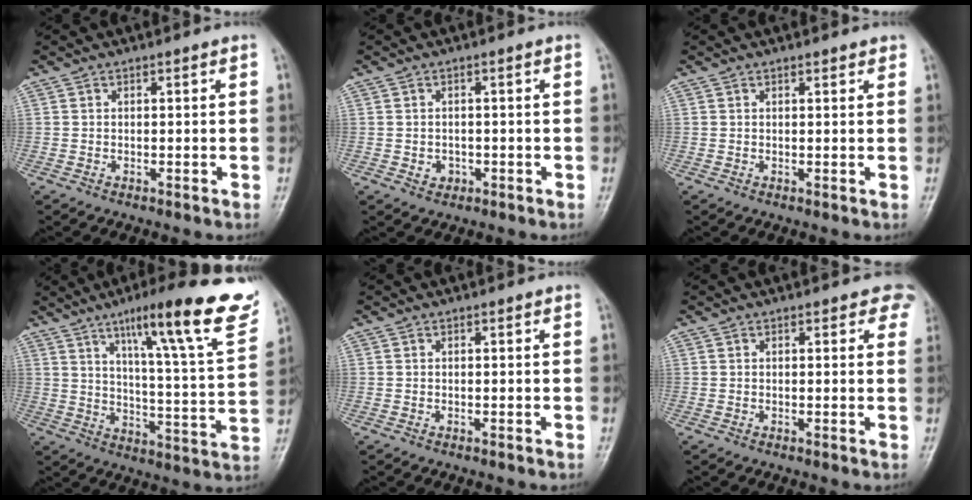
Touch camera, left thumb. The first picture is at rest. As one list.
[{"total": 2.1, "force": [-0.8, 1.9, 0.7], "torque": [0.001, 0.007, -0.006]}, {"total": 1.2, "force": [1.0, 0.4, 0.6], "torque": [-0.006, -0.002, 0.010]}, {"total": 23.1, "force": [13.7, 3.0, 18.4], "torque": [-0.240, -0.048, 0.195]}, {"total": 0.0}, {"total": 3.4, "force": [2.4, 1.7, 1.7], "torque": [0.008, -0.004, 0.015]}]